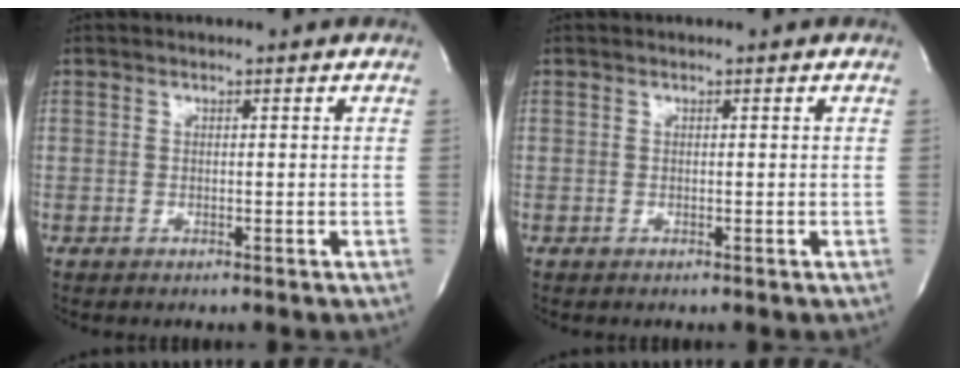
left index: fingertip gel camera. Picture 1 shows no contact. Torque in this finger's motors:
{"motor_torque": [-0.05, 0.04, 0.01, 0.00]}